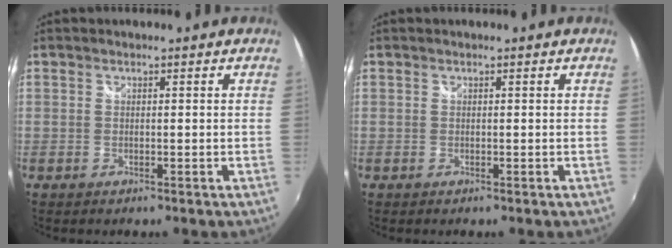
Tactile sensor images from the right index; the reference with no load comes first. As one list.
[{"total": 0.0}]